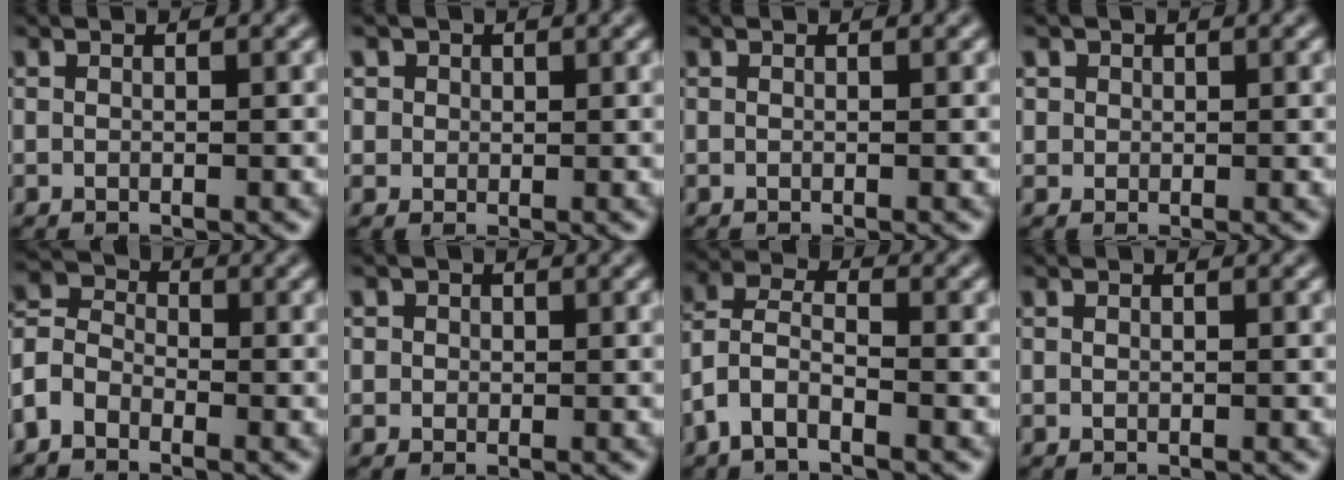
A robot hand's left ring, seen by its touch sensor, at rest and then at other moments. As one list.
[{"total": 3.1, "force": [1.5, 2.6, 0.9], "torque": [-0.017, 0.007, 0.025]}, {"total": 0.0}, {"total": 1.8, "force": [0.8, 1.5, 0.4], "torque": [-0.008, 0.000, 0.023]}, {"total": 3.9, "force": [-2.5, 2.5, 1.7], "torque": [-0.042, 0.008, -0.068]}, {"total": 2.3, "force": [0.9, 1.9, 0.7], "torque": [0.000, 0.007, 0.011]}, {"total": 3.8, "force": [-2.0, 1.7, 2.7], "torque": [-0.061, 0.008, -0.053]}, {"total": 0.0}]